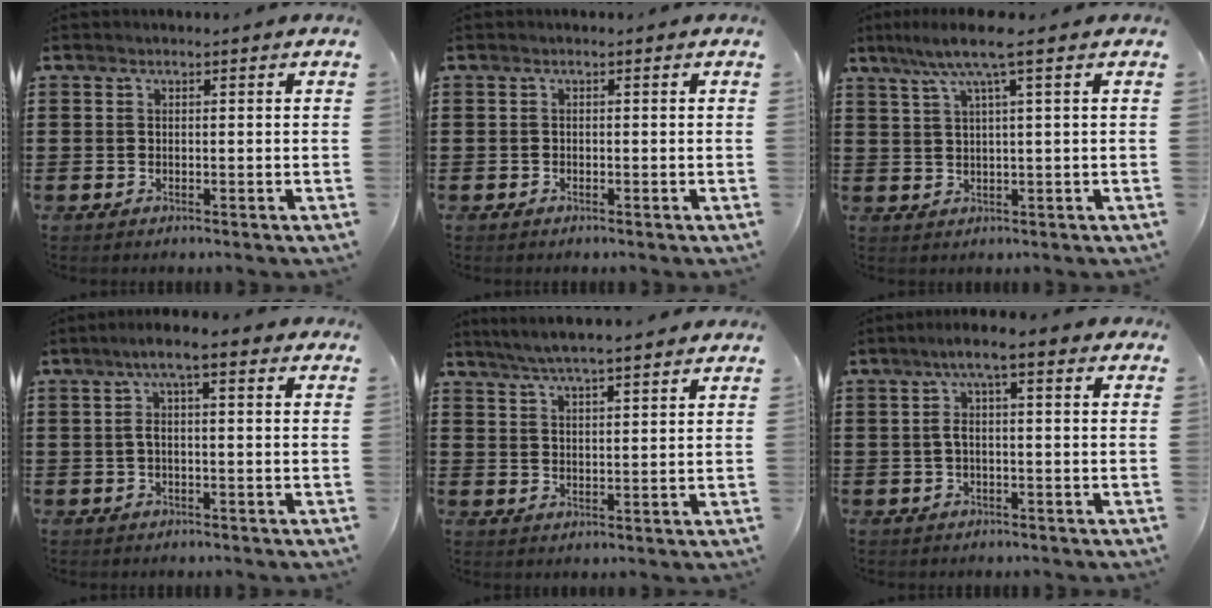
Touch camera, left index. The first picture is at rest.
{"total": 0.6, "force": [-0.5, 0.3, 0.0], "torque": [-0.004, 0.000, -0.011]}
{"total": 6.2, "force": [2.9, 0.3, 5.5], "torque": [-0.114, 0.003, 0.045]}
{"total": 4.2, "force": [0.6, 0.6, 4.1], "torque": [-0.084, 0.003, 0.005]}
{"total": 4.8, "force": [4.4, -0.1, 1.9], "torque": [-0.050, -0.014, 0.078]}
{"total": 4.0, "force": [0.2, 0.5, 4.0], "torque": [-0.089, 0.001, -0.005]}